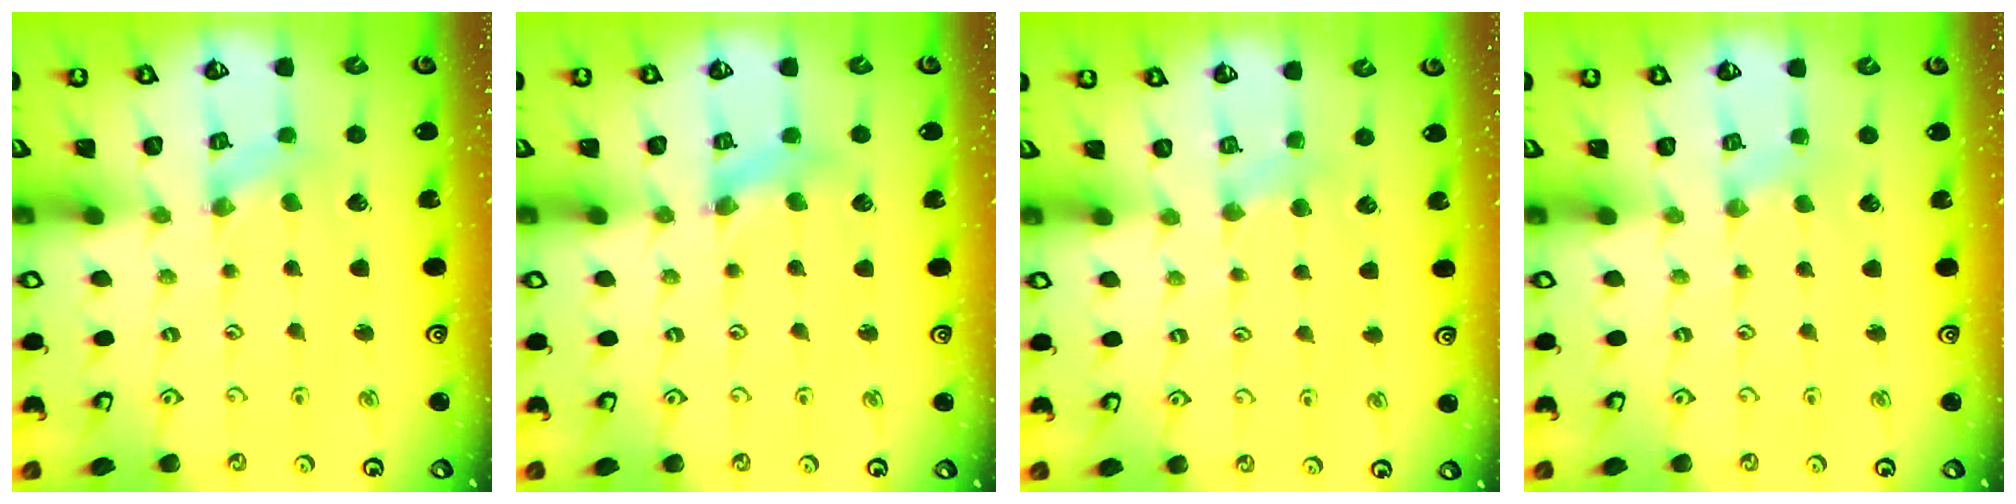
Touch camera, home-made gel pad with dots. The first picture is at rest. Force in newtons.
{"total": 4.5, "press": 4.5, "slide": 0.6}
{"total": 2.8, "press": 2.8, "slide": 0.6}
{"total": 0.0}